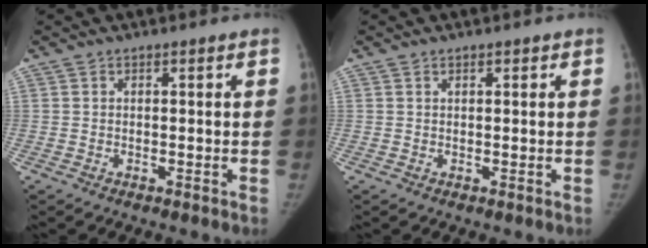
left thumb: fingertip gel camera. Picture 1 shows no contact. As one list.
[{"total": 0.9, "force": [0.6, 0.5, 0.4], "torque": [0.000, -0.002, 0.005]}]